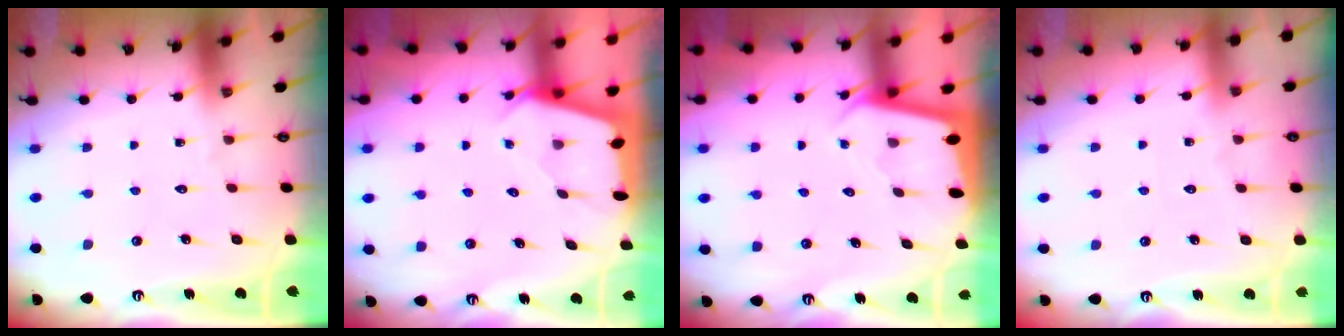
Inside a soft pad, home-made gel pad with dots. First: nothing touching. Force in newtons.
{"total": 2.6, "press": 2.6, "slide": 0.3}
{"total": 1.9, "press": 1.9, "slide": 0.0}
{"total": 2.5, "press": 2.4, "slide": 0.4}